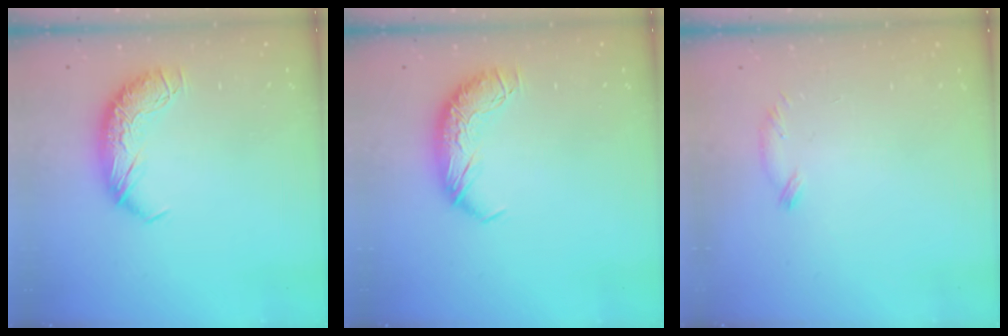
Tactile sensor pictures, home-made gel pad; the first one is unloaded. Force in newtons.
{"total": 0.0}
{"total": 7.2, "press": 7.2, "slide": 0.5}